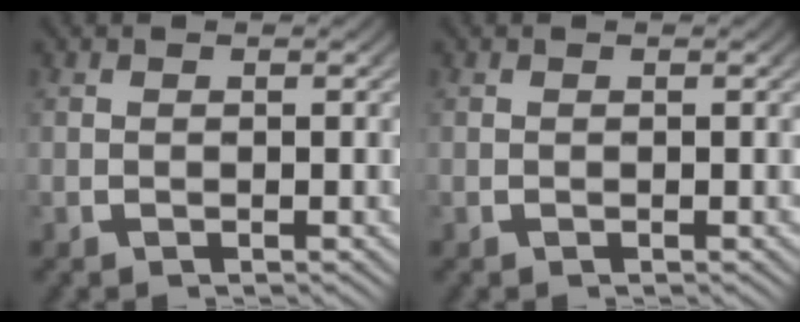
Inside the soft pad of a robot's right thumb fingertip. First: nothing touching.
{"total": 0.0}